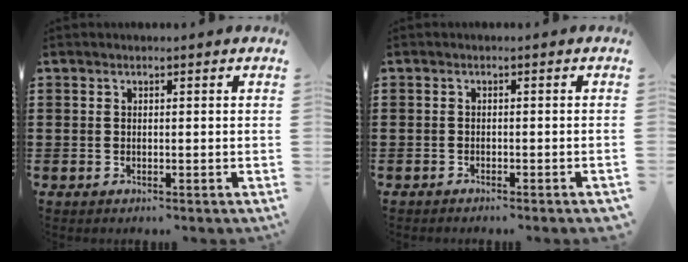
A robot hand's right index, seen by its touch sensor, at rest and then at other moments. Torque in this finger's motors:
{"motor_torque": [0.41, -0.26, 0.12, 0.01]}